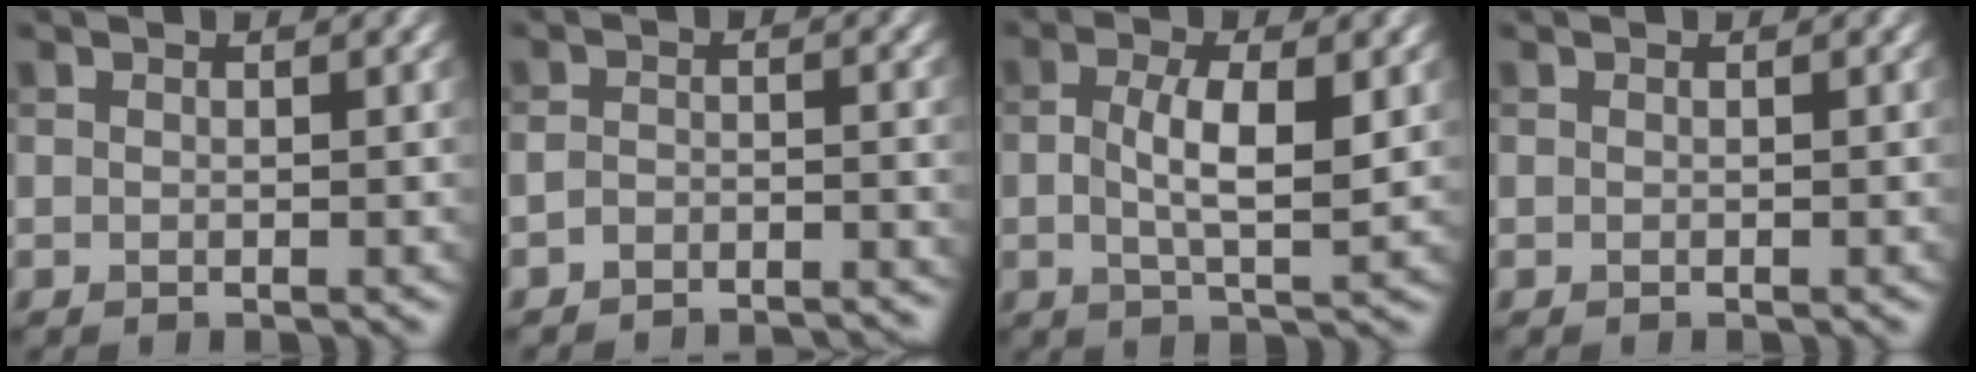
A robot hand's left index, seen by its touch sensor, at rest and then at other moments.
{"total": 3.8, "force": [-3.8, 0.6, 0.5], "torque": [-0.009, -0.005, -0.061]}
{"total": 4.4, "force": [0.2, 1.3, 4.1], "torque": [-0.083, -0.002, 0.005]}
{"total": 0.0}